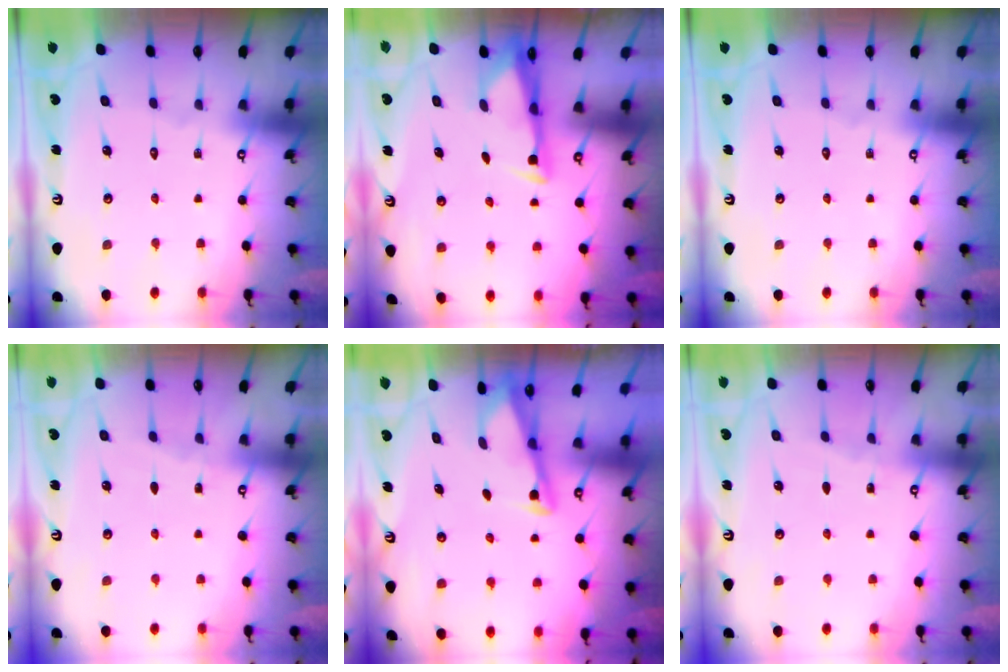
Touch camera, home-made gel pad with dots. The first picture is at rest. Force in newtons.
{"total": 3.2, "press": 3.1, "slide": 0.8}
{"total": 0.0}
{"total": 2.7, "press": 2.7, "slide": 0.4}
{"total": 2.9, "press": 2.9, "slide": 0.4}
{"total": 2.7, "press": 2.7, "slide": 0.4}